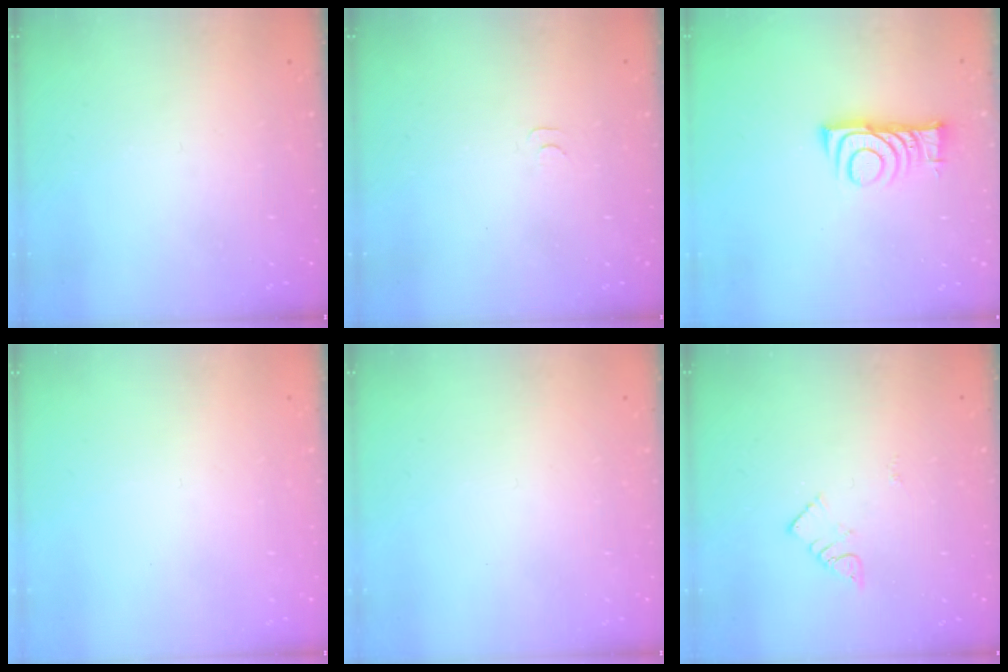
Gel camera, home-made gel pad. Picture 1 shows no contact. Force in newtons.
{"total": 3.1, "press": 3.1, "slide": 0.4}
{"total": 8.7, "press": 8.7, "slide": 0.5}
{"total": 1.6, "press": 1.5, "slide": 0.1}
{"total": 1.6, "press": 1.6, "slide": 0.1}
{"total": 3.8, "press": 3.8, "slide": 0.1}